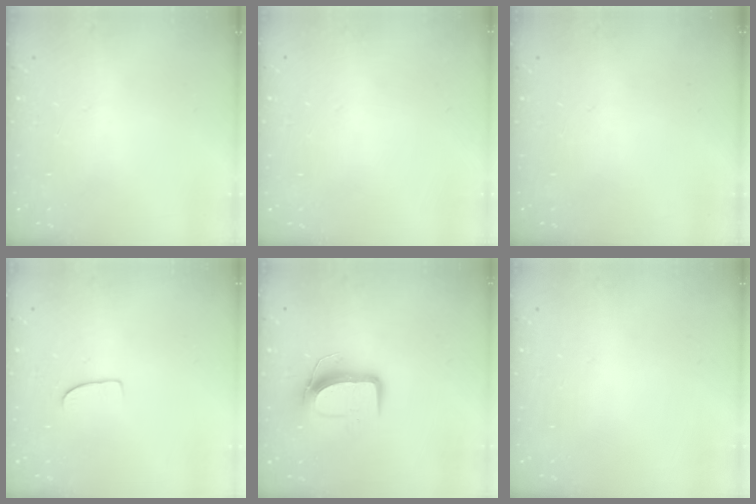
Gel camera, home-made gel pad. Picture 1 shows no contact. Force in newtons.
{"total": 0.0}
{"total": 0.0}
{"total": 5.3, "press": 5.3, "slide": 0.5}
{"total": 9.7, "press": 9.7, "slide": 0.6}
{"total": 0.0}